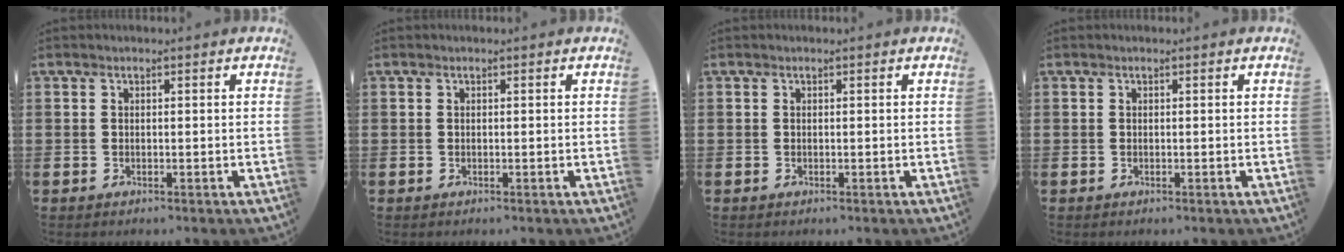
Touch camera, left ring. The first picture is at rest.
{"total": 0.0}
{"total": 0.0}
{"total": 0.0}